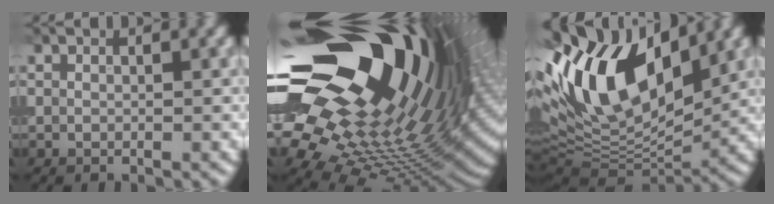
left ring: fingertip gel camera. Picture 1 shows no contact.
{"total": 21.9, "force": [6.7, 11.8, 17.2], "torque": [-0.281, 0.002, 0.112]}
{"total": 14.3, "force": [4.8, 7.1, 11.5], "torque": [-0.208, 0.019, 0.079]}